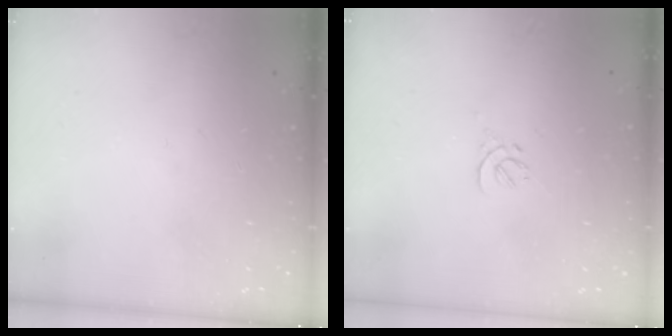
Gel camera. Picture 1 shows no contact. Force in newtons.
{"total": 0.0}